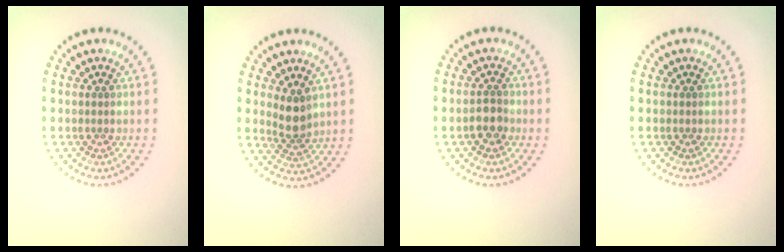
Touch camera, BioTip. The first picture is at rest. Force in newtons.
{"total": 2.3, "press": 2.0, "slide": 1.3}
{"total": 2.1, "press": 2.0, "slide": 0.8}
{"total": 0.0}